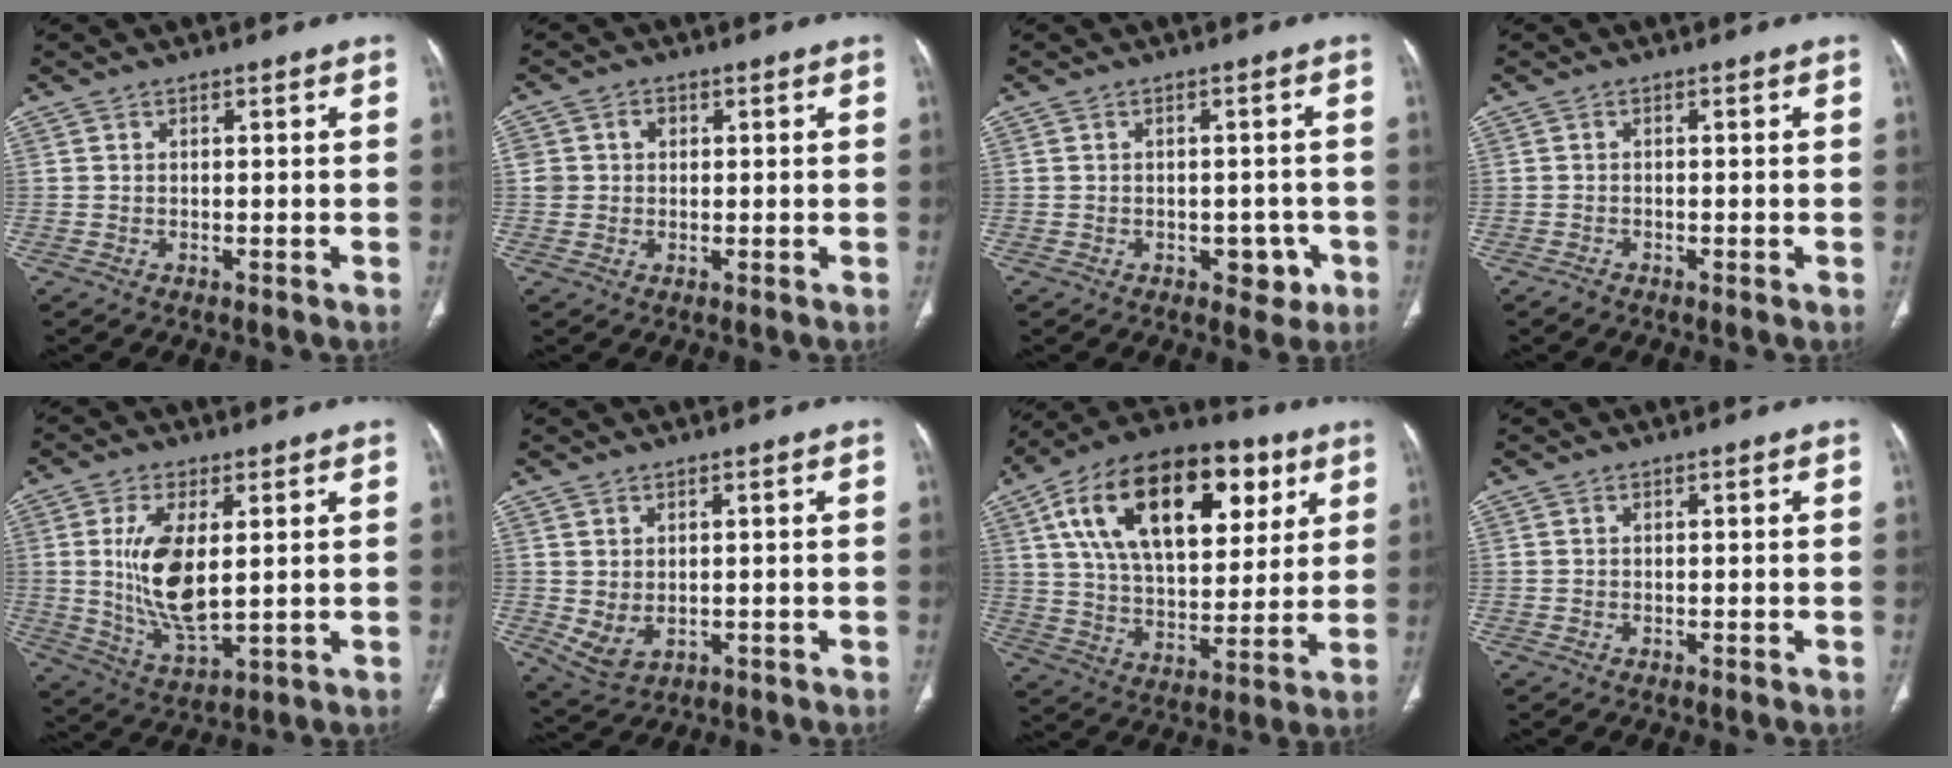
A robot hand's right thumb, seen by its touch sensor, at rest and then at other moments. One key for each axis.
{"total": 3.8, "fx": 0.7, "fy": 3.5, "fz": 1.3, "tx": -0.008, "ty": 0.006, "tz": 0.016}
{"total": 4.2, "fx": -1.7, "fy": 2.9, "fz": 2.6, "tx": -0.009, "ty": 0.010, "tz": -0.017}
{"total": 1.0, "fx": -0.6, "fy": 0.4, "fz": 0.6, "tx": -0.011, "ty": -0.002, "tz": -0.015}
{"total": 12.2, "fx": 1.7, "fy": 5.3, "fz": 10.8, "tx": -0.212, "ty": -0.023, "tz": 0.044}
{"total": 4.7, "fx": -0.1, "fy": 3.1, "fz": 3.4, "tx": -0.066, "ty": -0.005, "tz": 0.019}
{"total": 27.7, "fx": 10.6, "fy": 15.2, "fz": 20.5, "tx": -0.323, "ty": 0.002, "tz": 0.173}
{"total": 0.0}